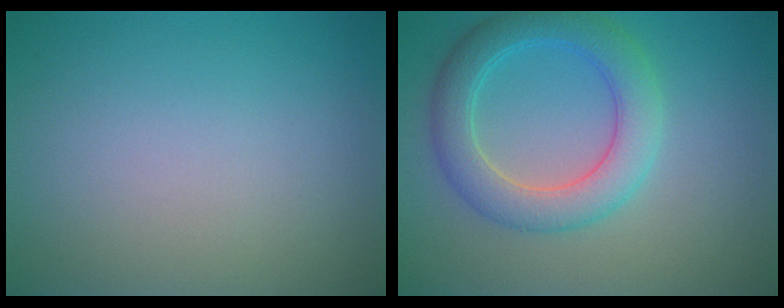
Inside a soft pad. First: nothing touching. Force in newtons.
{"total": 5.1, "press": 5.0, "slide": 0.3}